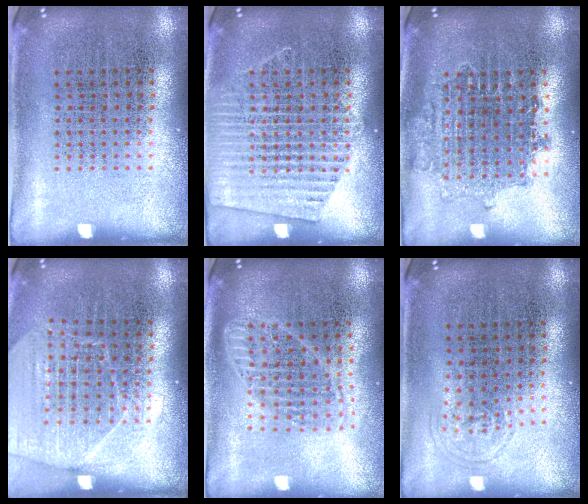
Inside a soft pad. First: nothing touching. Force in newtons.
{"total": 2.4, "press": 2.4, "slide": 0.2}
{"total": 1.5, "press": 1.3, "slide": 0.8}
{"total": 1.6, "press": 1.6, "slide": 0.1}
{"total": 1.8, "press": 1.5, "slide": 1.0}
{"total": 0.6, "press": 0.5, "slide": 0.3}